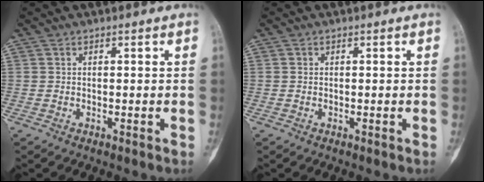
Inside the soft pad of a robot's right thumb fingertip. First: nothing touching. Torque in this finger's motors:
{"motor_torque": [0.12, 0.16, 0.08, 0.12, -0.04]}